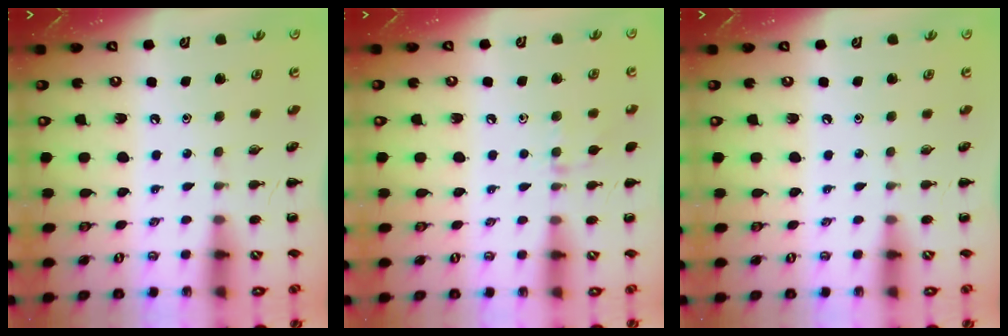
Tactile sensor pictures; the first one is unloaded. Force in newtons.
{"total": 6.8, "press": 6.4, "slide": 2.3}
{"total": 0.0}